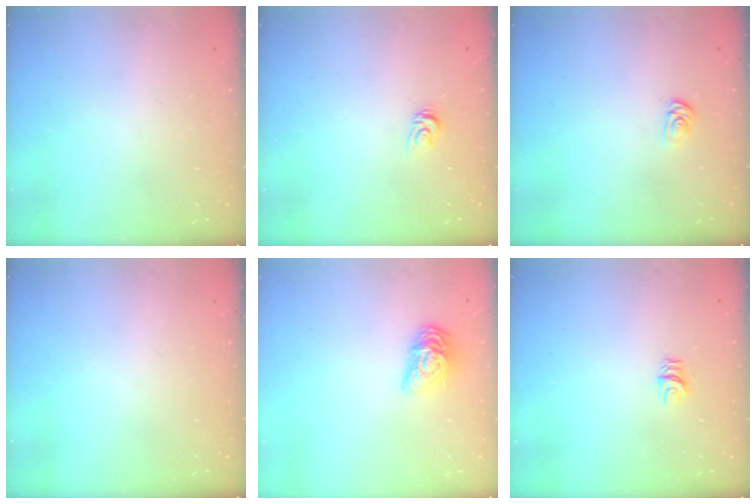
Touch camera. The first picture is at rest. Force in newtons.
{"total": 3.6, "press": 3.6, "slide": 0.2}
{"total": 2.1, "press": 2.1, "slide": 0.2}
{"total": 0.0}
{"total": 9.9, "press": 9.9, "slide": 0.3}
{"total": 4.6, "press": 4.6, "slide": 0.3}